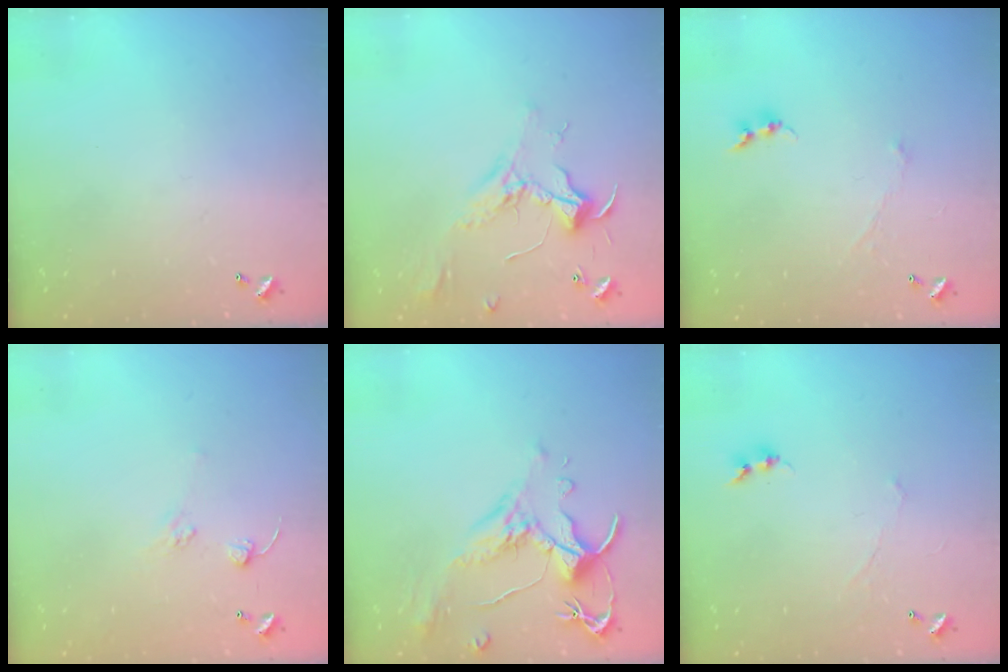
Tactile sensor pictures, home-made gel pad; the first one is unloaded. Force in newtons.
{"total": 2.3, "press": 2.2, "slide": 0.6}
{"total": 0.0}
{"total": 6.5, "press": 6.4, "slide": 0.6}
{"total": 1.6, "press": 1.2, "slide": 1.1}
{"total": 0.7, "press": 0.5, "slide": 0.5}